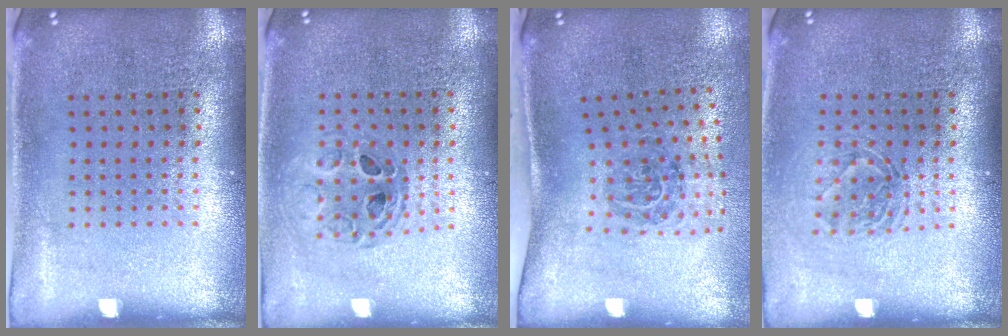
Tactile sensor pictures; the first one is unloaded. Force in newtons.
{"total": 0.8, "press": 0.8, "slide": 0.1}
{"total": 1.7, "press": 1.1, "slide": 1.4}
{"total": 1.3, "press": 1.1, "slide": 0.7}